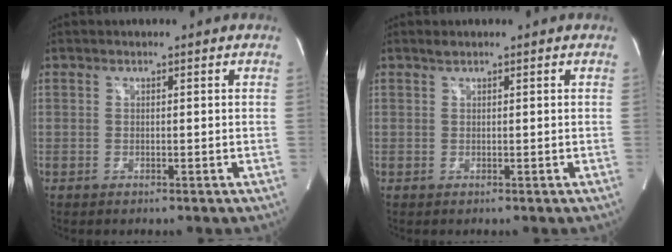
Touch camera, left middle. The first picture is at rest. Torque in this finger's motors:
{"motor_torque": [0.23, 0.16, -0.09, 0.03]}